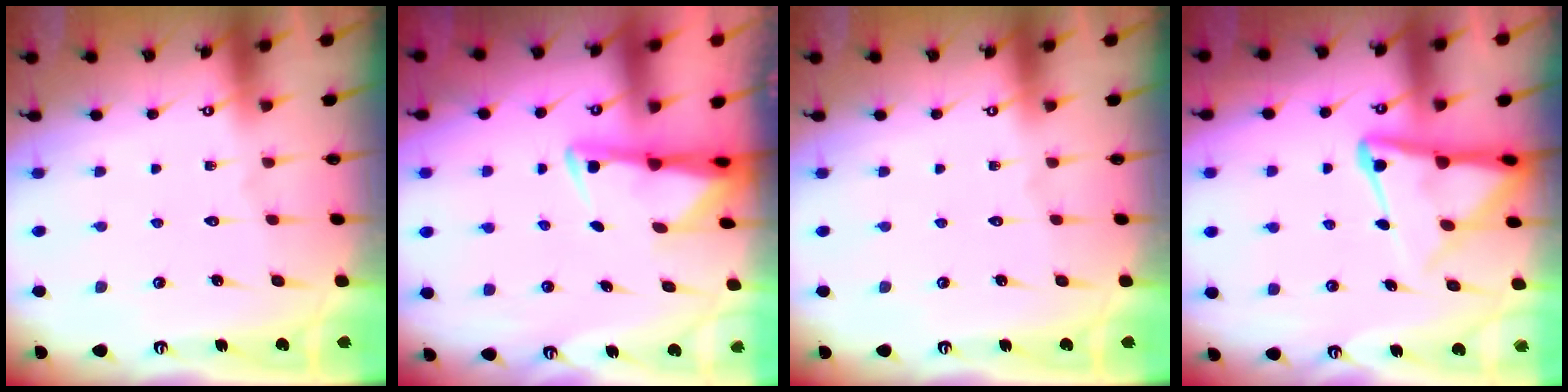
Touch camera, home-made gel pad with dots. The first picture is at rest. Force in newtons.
{"total": 2.9, "press": 2.8, "slide": 0.6}
{"total": 0.0}
{"total": 10.1, "press": 10.1, "slide": 1.1}